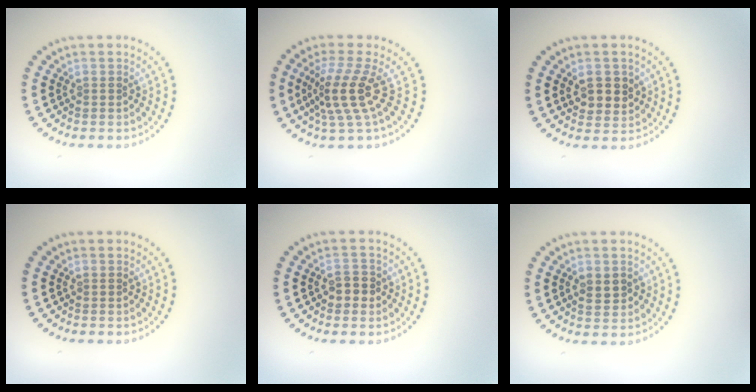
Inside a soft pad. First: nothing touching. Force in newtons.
{"total": 4.1, "press": 2.8, "slide": 3.0}
{"total": 2.8, "press": 2.7, "slide": 0.8}
{"total": 0.0}
{"total": 1.9, "press": 1.9, "slide": 0.3}
{"total": 1.6, "press": 1.6, "slide": 0.1}